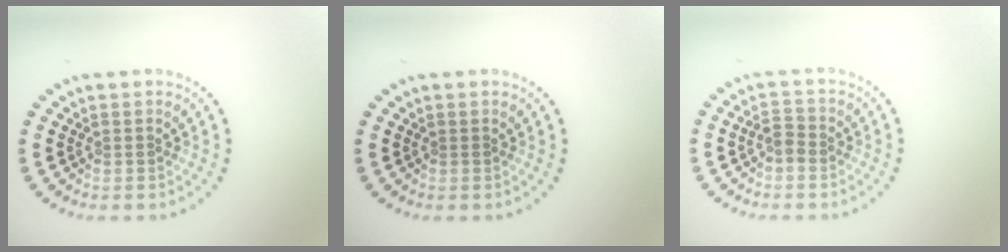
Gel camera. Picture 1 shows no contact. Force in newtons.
{"total": 0.0}
{"total": 1.5, "press": 1.4, "slide": 0.3}